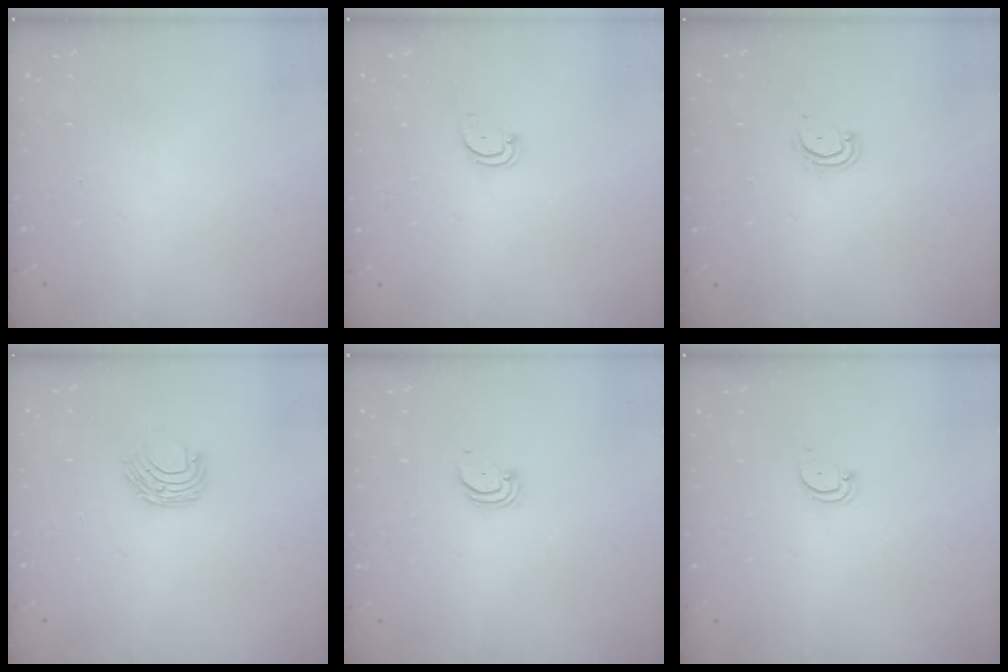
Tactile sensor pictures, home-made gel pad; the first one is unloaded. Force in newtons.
{"total": 2.4, "press": 2.4, "slide": 0.2}
{"total": 3.4, "press": 3.4, "slide": 0.2}
{"total": 7.1, "press": 7.0, "slide": 0.7}
{"total": 2.0, "press": 2.0, "slide": 0.2}
{"total": 2.6, "press": 2.6, "slide": 0.0}